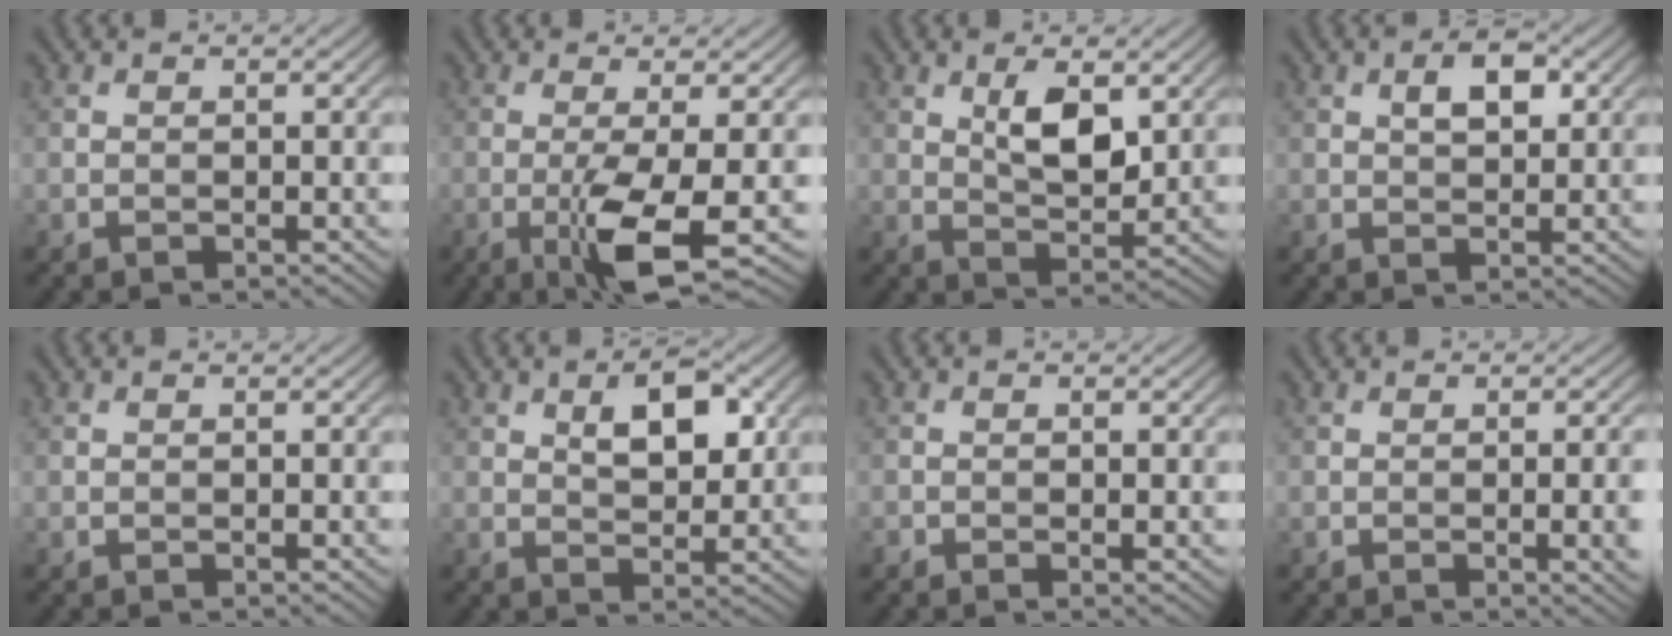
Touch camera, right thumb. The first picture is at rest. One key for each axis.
{"total": 6.6, "fx": -1.9, "fy": 0.9, "fz": 6.2, "tx": -0.116, "ty": 0.003, "tz": -0.038}
{"total": 5.8, "fx": 2.1, "fy": 2.6, "fz": 4.8, "tx": -0.091, "ty": -0.006, "tz": 0.040}
{"total": 3.6, "fx": 1.3, "fy": 1.9, "fz": 2.9, "tx": -0.049, "ty": 0.005, "tz": 0.021}
{"total": 0.0}
{"total": 6.2, "fx": 2.1, "fy": 3.1, "fz": 5.0, "tx": -0.082, "ty": 0.001, "tz": 0.034}
{"total": 0.9, "fx": -0.4, "fy": 0.3, "fz": 0.7, "tx": -0.013, "ty": -0.002, "tz": -0.007}
{"total": 4.1, "fx": -0.6, "fy": 1.0, "fz": 4.0, "tx": -0.056, "ty": -0.002, "tz": -0.006}